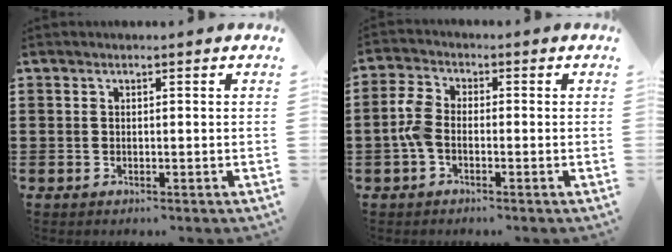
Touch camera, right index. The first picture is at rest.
{"total": 4.3, "force": [-1.2, 2.5, 3.3], "torque": [-0.087, -0.002, -0.031]}